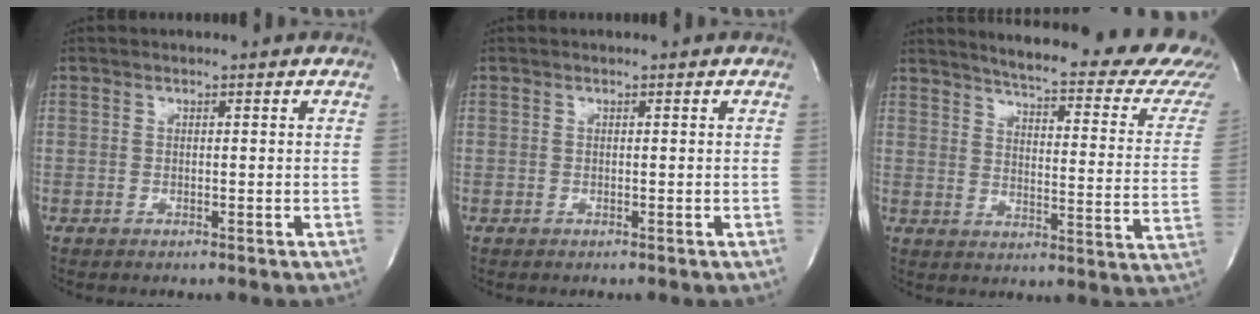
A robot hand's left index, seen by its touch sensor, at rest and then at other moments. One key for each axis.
{"total": 0.0}
{"total": 26.2, "fx": 23.2, "fy": 2.9, "fz": 11.7, "tx": -0.156, "ty": -0.096, "tz": 0.259}